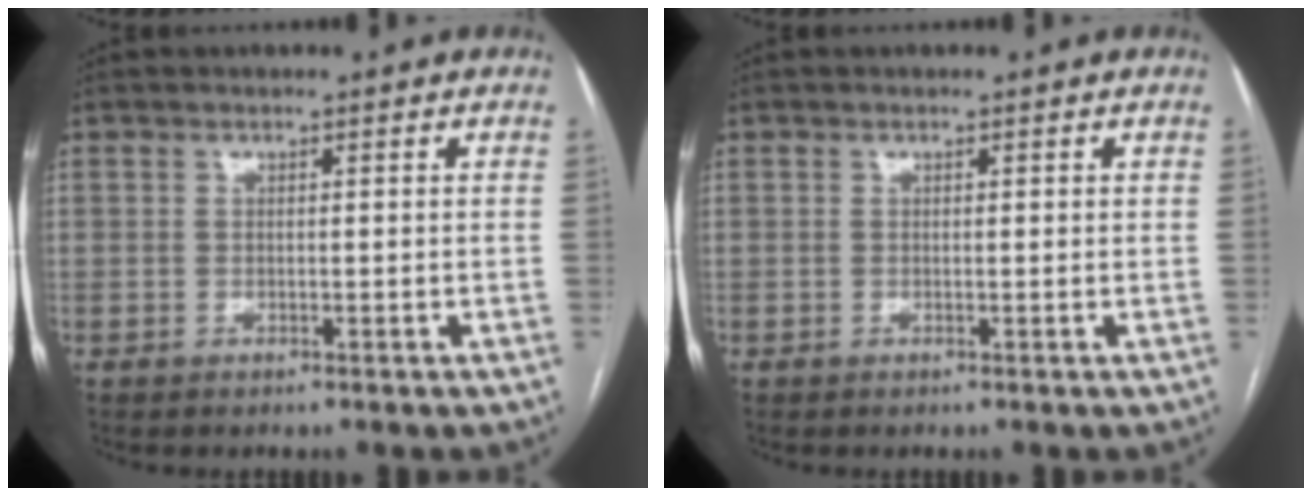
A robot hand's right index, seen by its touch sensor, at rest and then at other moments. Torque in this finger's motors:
{"motor_torque": [-0.13, 0.00, 0.10, 0.01]}